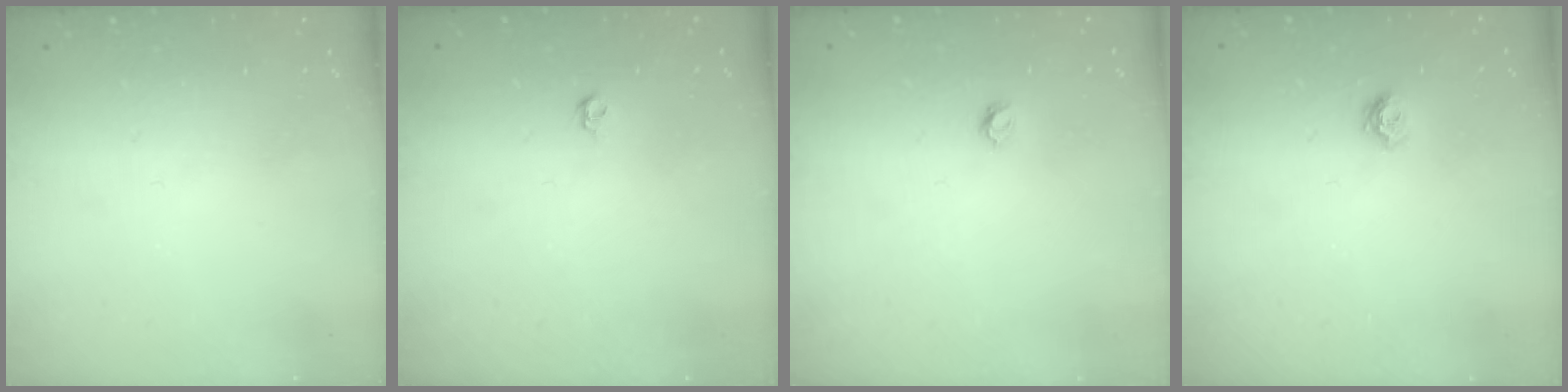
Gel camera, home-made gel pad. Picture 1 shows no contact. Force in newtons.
{"total": 3.9, "press": 3.8, "slide": 0.8}
{"total": 3.7, "press": 3.6, "slide": 0.4}
{"total": 4.9, "press": 4.8, "slide": 0.6}